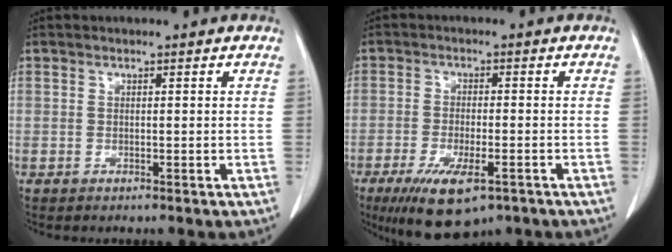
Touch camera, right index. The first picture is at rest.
{"total": 9.8, "force": [-5.7, 3.2, 7.3], "torque": [-0.128, -0.019, -0.088]}